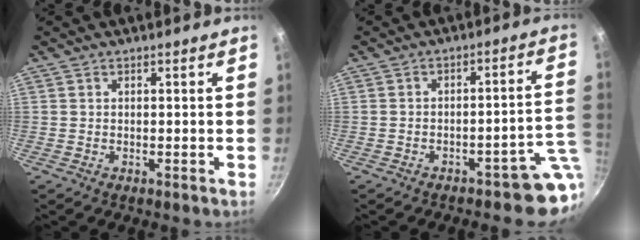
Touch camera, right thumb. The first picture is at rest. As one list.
[{"total": 6.4, "force": [-3.4, 2.3, 4.9], "torque": [-0.022, 0.043, -0.046]}]